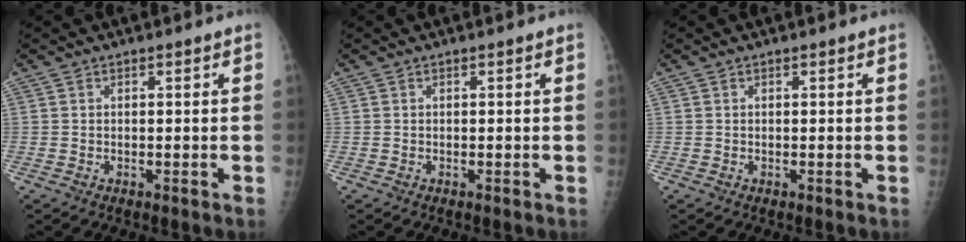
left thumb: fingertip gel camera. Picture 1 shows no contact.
{"total": 0.0}
{"total": 0.0}